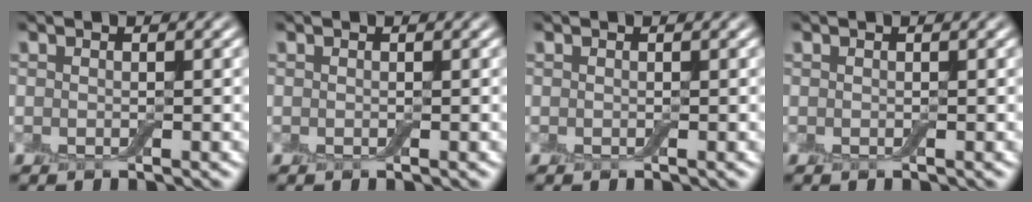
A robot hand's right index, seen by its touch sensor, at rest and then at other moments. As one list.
[{"total": 0.0}, {"total": 0.0}, {"total": 0.0}]